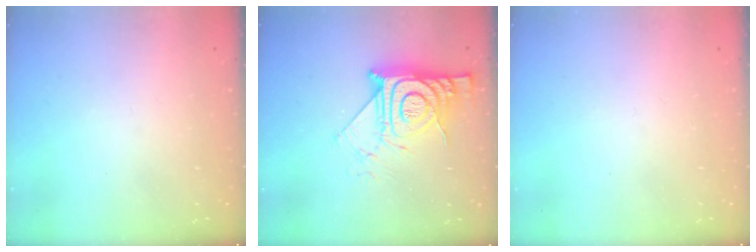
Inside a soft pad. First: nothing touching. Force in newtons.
{"total": 14.7, "press": 14.6, "slide": 1.0}
{"total": 1.6, "press": 1.6, "slide": 0.1}